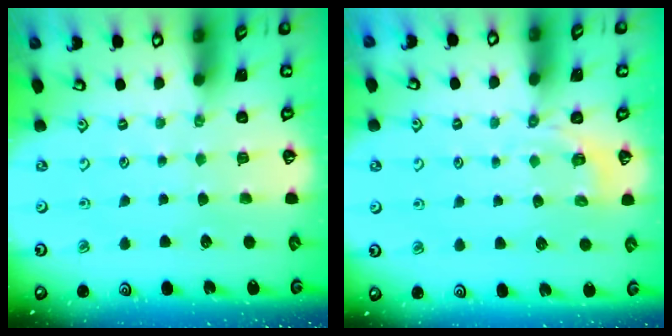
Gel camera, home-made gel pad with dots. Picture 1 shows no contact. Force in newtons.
{"total": 2.3, "press": 1.4, "slide": 1.8}